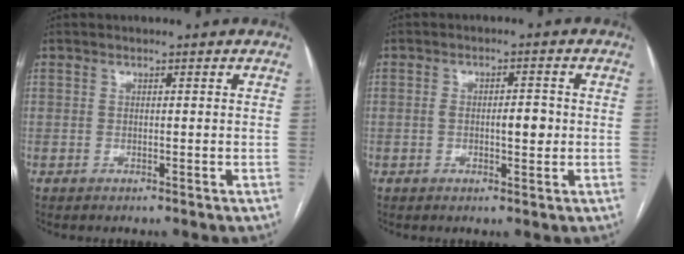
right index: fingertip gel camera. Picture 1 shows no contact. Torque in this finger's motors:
{"motor_torque": [0.61, 0.01, 0.13, 0.04]}